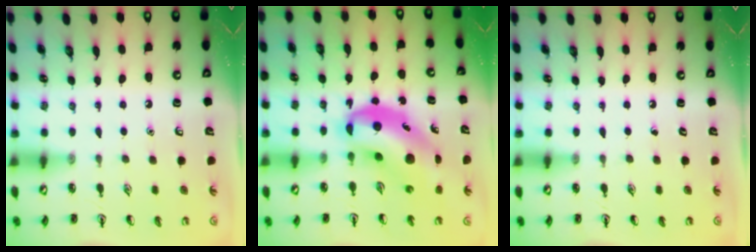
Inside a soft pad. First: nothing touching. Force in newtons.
{"total": 10.6, "press": 10.2, "slide": 2.9}
{"total": 0.0}